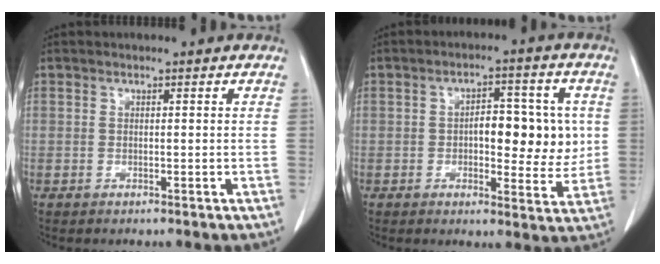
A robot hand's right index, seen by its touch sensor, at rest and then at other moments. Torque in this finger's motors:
{"motor_torque": [0.80, -0.02, 0.27, 0.06]}